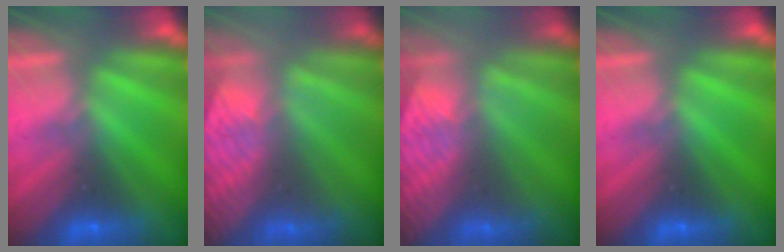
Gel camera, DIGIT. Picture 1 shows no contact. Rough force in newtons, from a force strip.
{"total": 3.3}
{"total": 3.3}
{"total": 0.0}